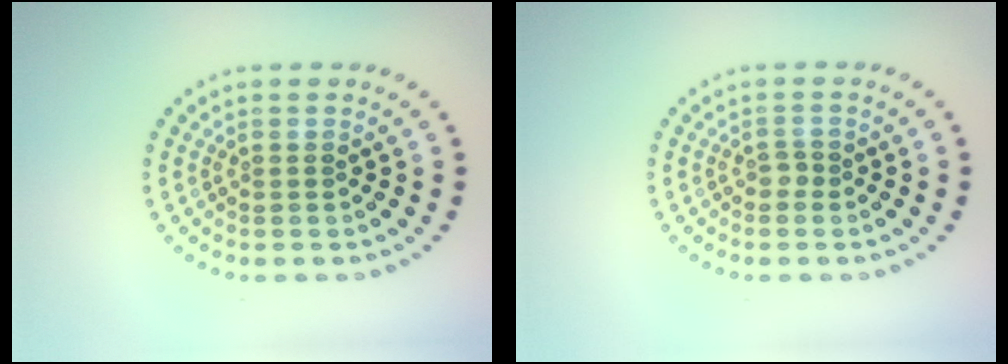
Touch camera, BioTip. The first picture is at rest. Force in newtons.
{"total": 0.9, "press": 0.6, "slide": 0.6}